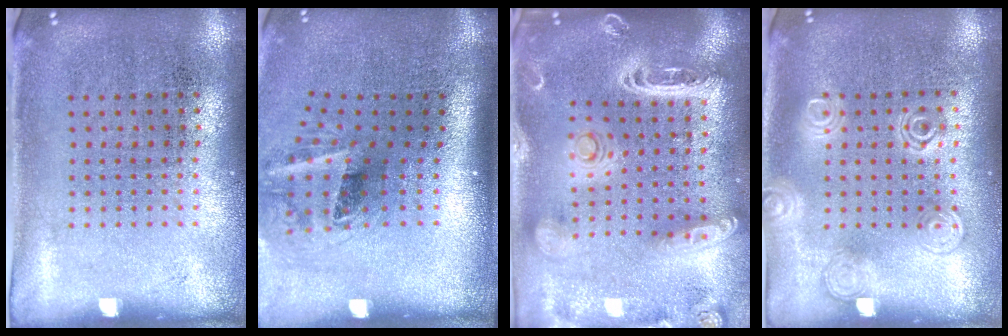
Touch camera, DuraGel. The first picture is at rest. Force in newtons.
{"total": 2.1, "press": 1.3, "slide": 1.6}
{"total": 3.1, "press": 2.6, "slide": 1.6}
{"total": 1.3, "press": 1.3, "slide": 0.2}